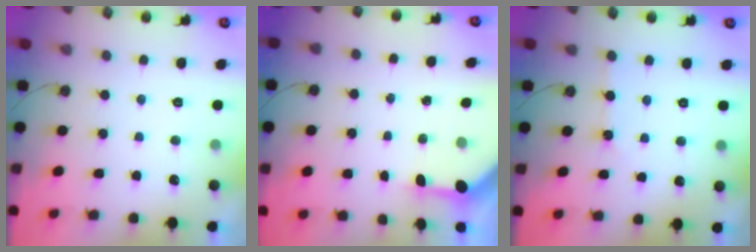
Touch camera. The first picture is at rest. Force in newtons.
{"total": 3.1, "press": 3.1, "slide": 0.2}
{"total": 1.6, "press": 1.6, "slide": 0.3}